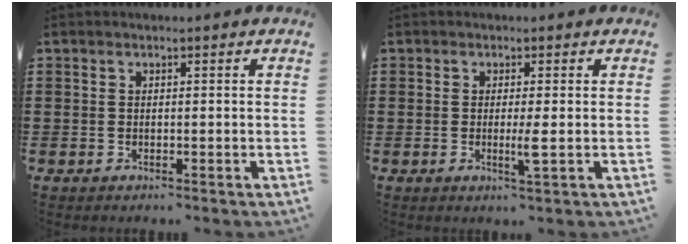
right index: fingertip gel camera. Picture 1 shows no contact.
{"total": 2.6, "force": [-0.4, 0.0, 2.6], "torque": [-0.045, -0.007, -0.009]}